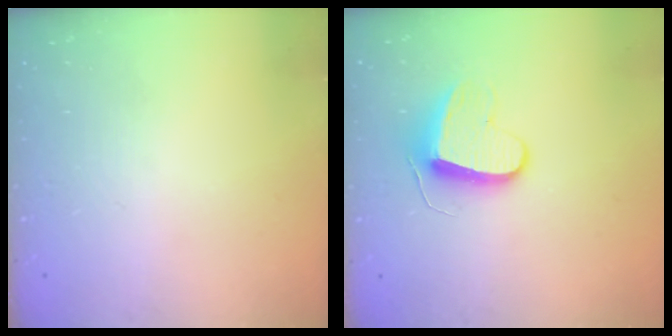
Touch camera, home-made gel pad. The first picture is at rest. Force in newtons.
{"total": 9.2, "press": 9.2, "slide": 0.5}